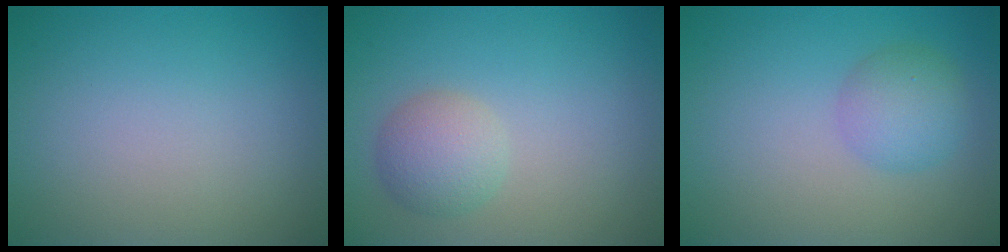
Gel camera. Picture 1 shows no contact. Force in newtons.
{"total": 2.8, "press": 2.8, "slide": 0.1}
{"total": 2.9, "press": 2.9, "slide": 0.1}